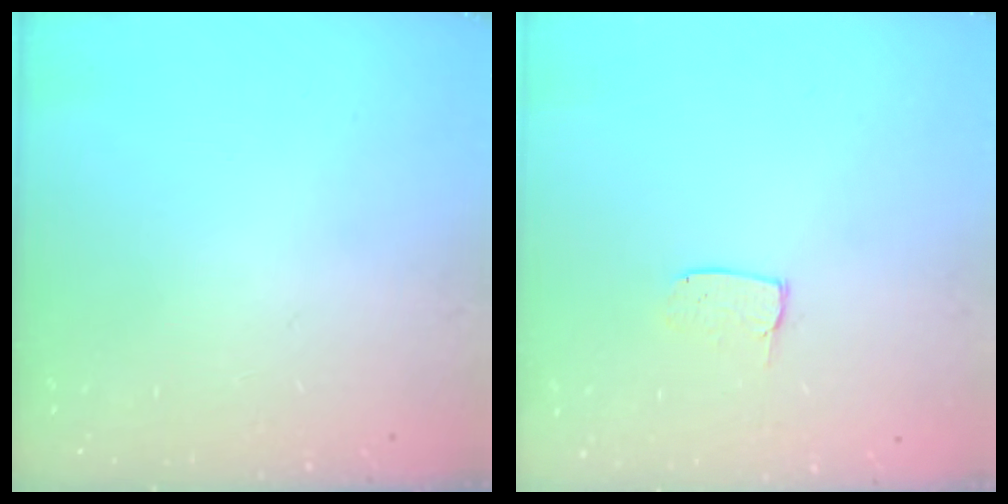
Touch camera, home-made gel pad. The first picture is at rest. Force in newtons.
{"total": 4.5, "press": 4.5, "slide": 0.3}